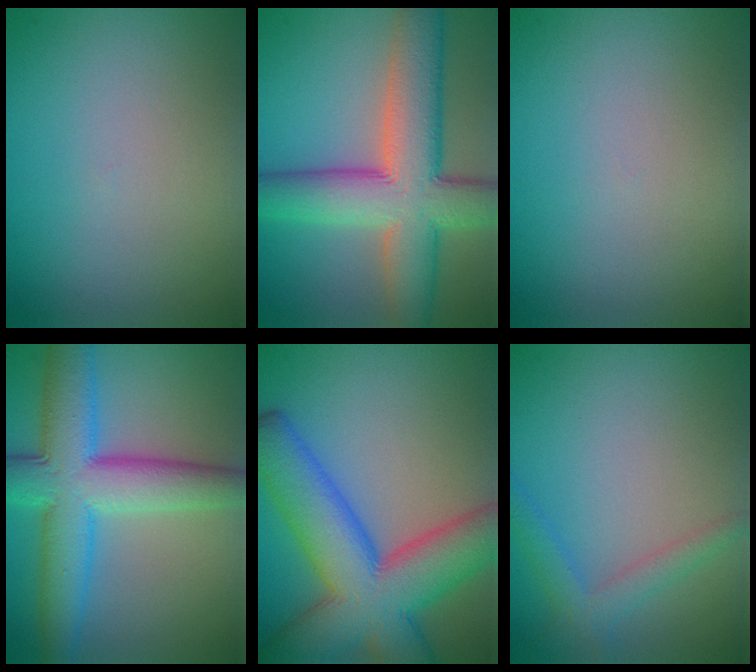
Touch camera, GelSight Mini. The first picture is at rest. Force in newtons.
{"total": 10.0, "press": 10.0, "slide": 0.5}
{"total": 0.0}
{"total": 9.2, "press": 9.2, "slide": 0.1}
{"total": 12.5, "press": 12.4, "slide": 0.5}
{"total": 2.3, "press": 2.3, "slide": 0.2}